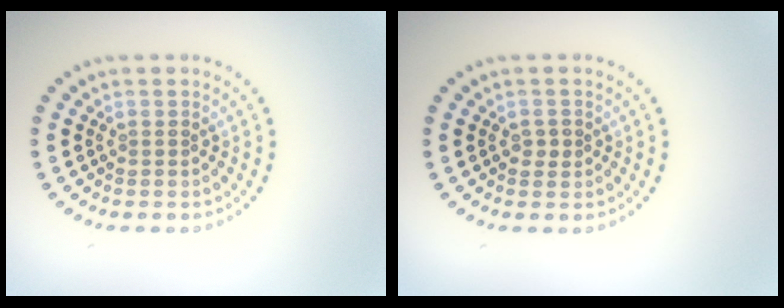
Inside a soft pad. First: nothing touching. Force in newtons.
{"total": 1.1, "press": 1.0, "slide": 0.2}